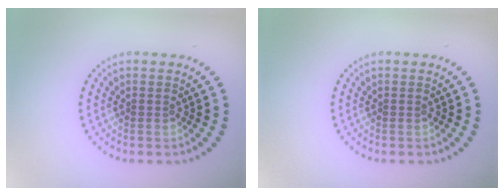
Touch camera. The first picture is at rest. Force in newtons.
{"total": 0.0}